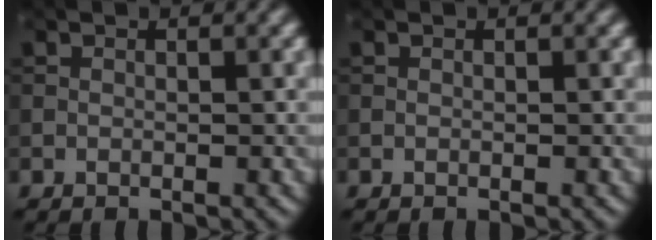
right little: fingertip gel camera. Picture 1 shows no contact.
{"total": 0.0}